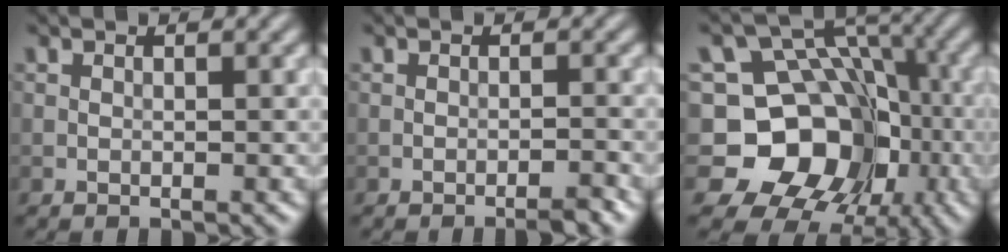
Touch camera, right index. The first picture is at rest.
{"total": 1.8, "force": [-1.3, 0.2, 1.1], "torque": [-0.012, 0.004, -0.023]}
{"total": 13.1, "force": [-3.3, 11.3, 5.8], "torque": [-0.089, 0.017, -0.090]}